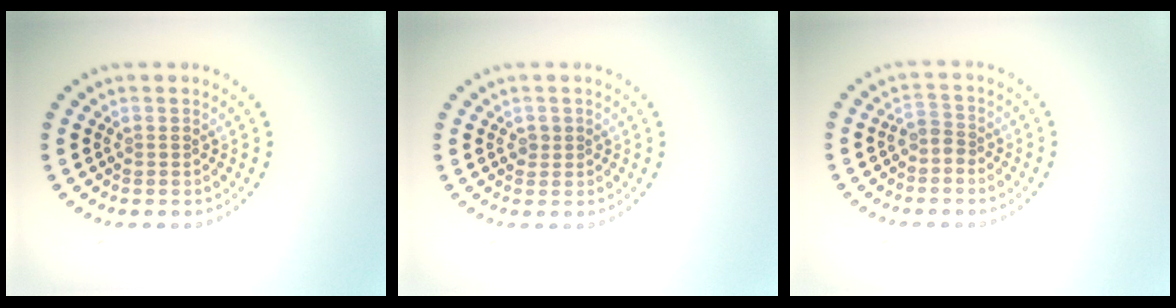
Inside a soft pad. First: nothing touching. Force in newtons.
{"total": 0.8, "press": 0.8, "slide": 0.3}
{"total": 1.6, "press": 1.2, "slide": 1.0}